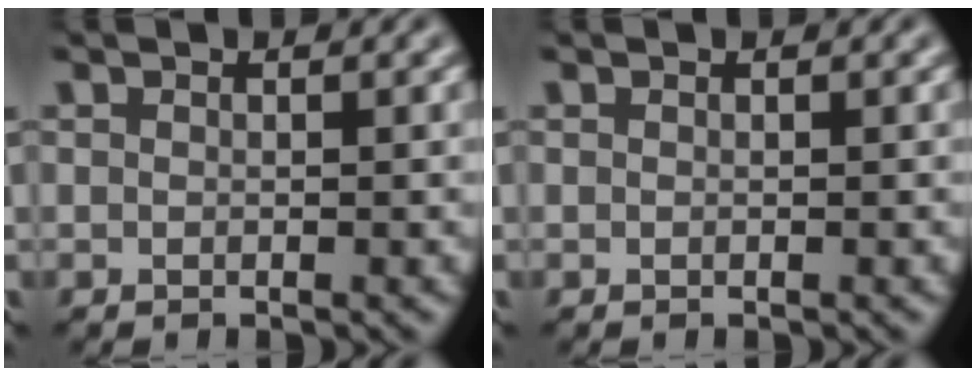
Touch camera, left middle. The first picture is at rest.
{"total": 0.0}